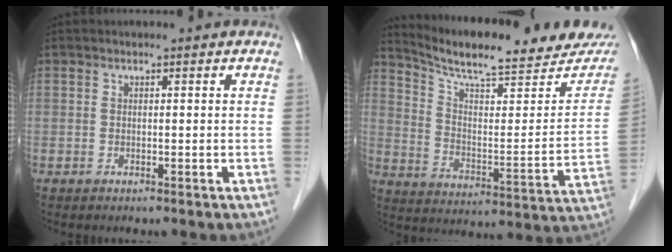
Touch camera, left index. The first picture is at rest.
{"total": 21.4, "force": [19.3, 2.8, 8.8], "torque": [-0.138, -0.042, 0.268]}